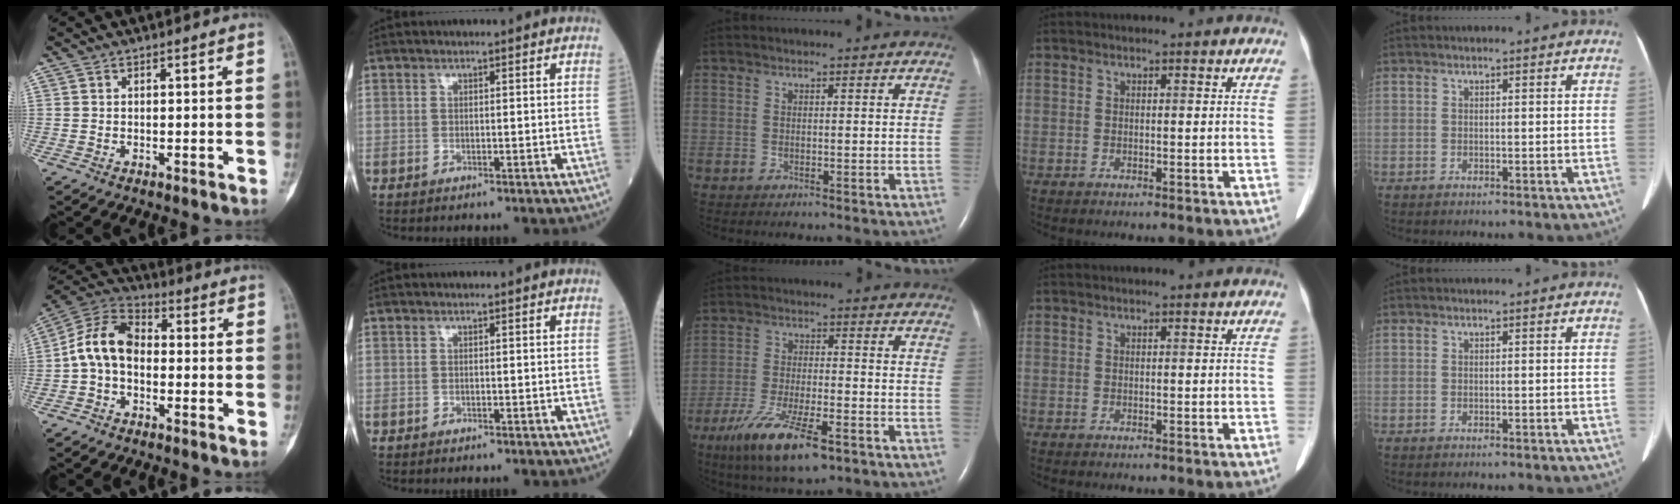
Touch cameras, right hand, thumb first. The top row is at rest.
{"thumb": {"total": 10.4, "force": [-1.1, 7.2, 7.5], "torque": [-0.130, 0.034, -0.037]}, "middle": {"total": 11.8, "force": [-7.1, 2.7, 9.1], "torque": [-0.177, -0.024, -0.118]}}